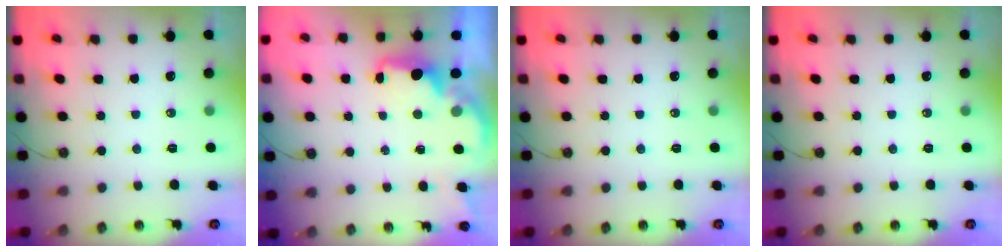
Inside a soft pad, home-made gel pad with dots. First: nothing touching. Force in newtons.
{"total": 2.0, "press": 1.8, "slide": 0.7}
{"total": 0.0}
{"total": 0.0}